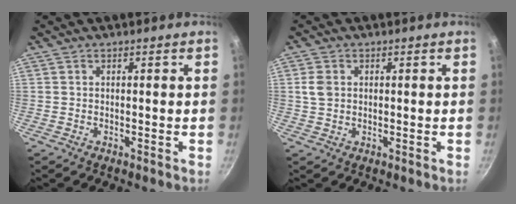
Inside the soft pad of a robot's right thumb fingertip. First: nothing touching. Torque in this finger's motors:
{"motor_torque": [0.58, 1.13, 0.55, 0.11, 0.14]}